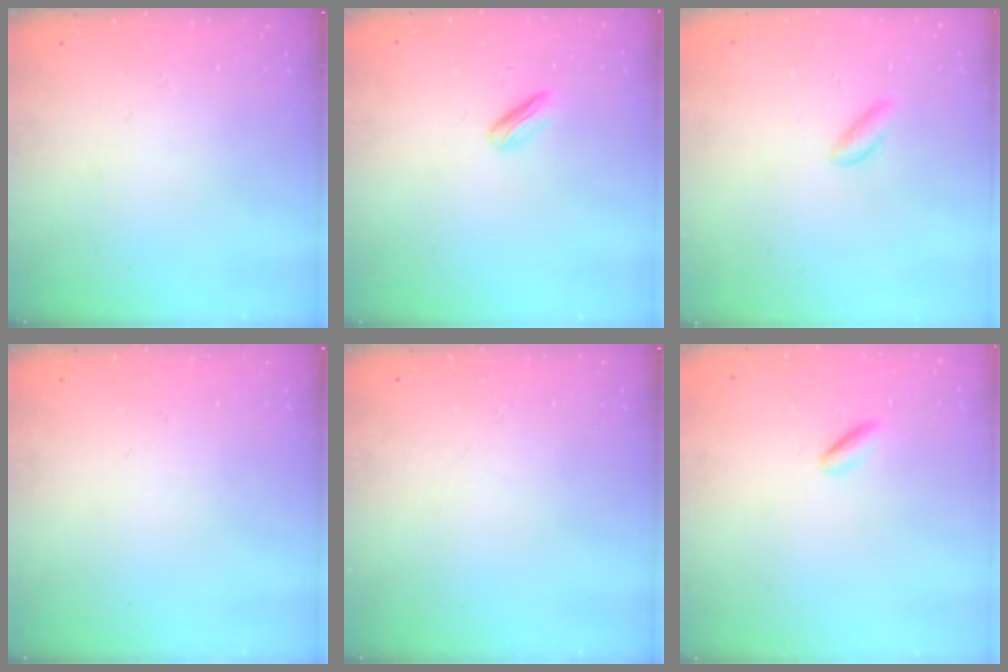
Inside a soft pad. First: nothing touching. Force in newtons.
{"total": 2.9, "press": 2.8, "slide": 0.8}
{"total": 1.6, "press": 1.6, "slide": 0.4}
{"total": 0.0}
{"total": 0.0}
{"total": 1.1, "press": 0.8, "slide": 0.7}